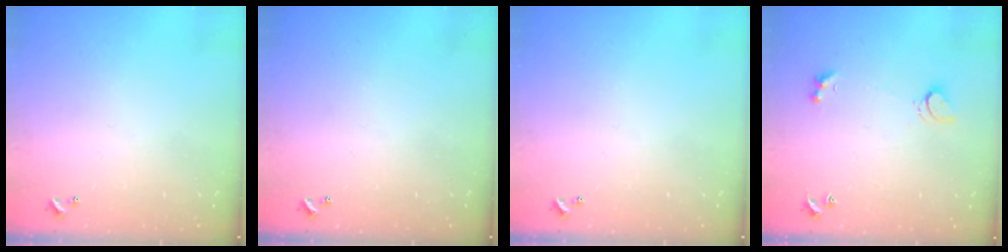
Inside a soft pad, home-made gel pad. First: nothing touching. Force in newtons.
{"total": 0.0}
{"total": 0.0}
{"total": 4.0, "press": 3.9, "slide": 0.8}